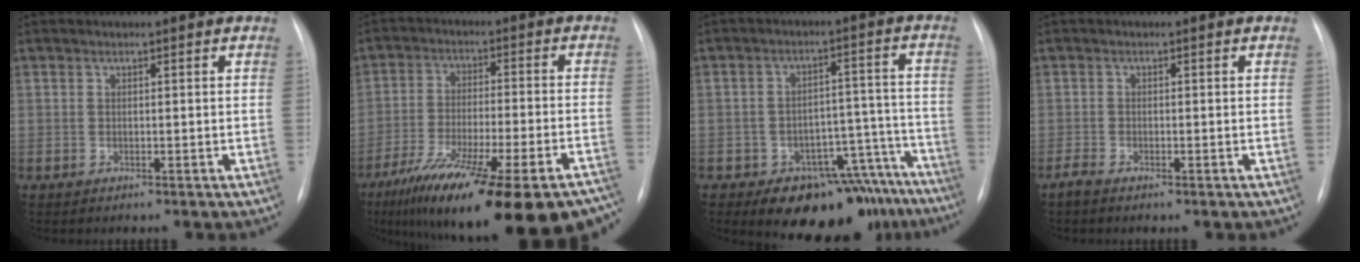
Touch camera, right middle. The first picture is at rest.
{"total": 27.8, "force": [-21.0, 4.4, 17.7], "torque": [-0.231, -0.034, -0.303]}
{"total": 14.2, "force": [-11.5, 7.1, 4.3], "torque": [-0.008, 0.061, -0.148]}
{"total": 1.3, "force": [-1.0, 0.3, 0.7], "torque": [-0.022, -0.003, -0.020]}